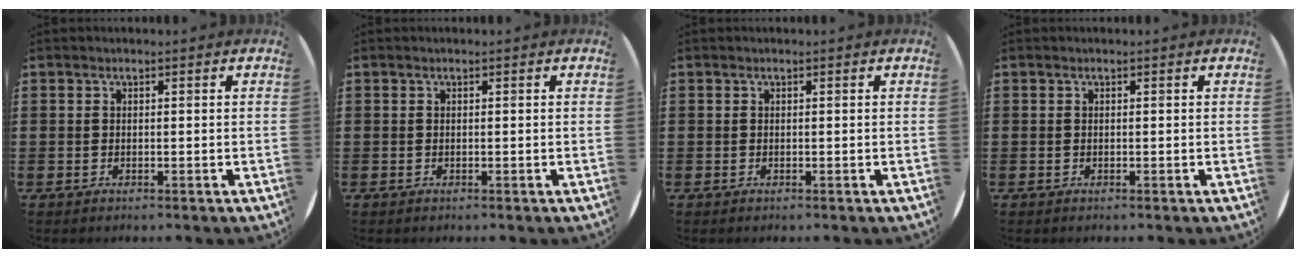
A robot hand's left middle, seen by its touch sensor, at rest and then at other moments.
{"total": 0.0}
{"total": 0.0}
{"total": 0.0}